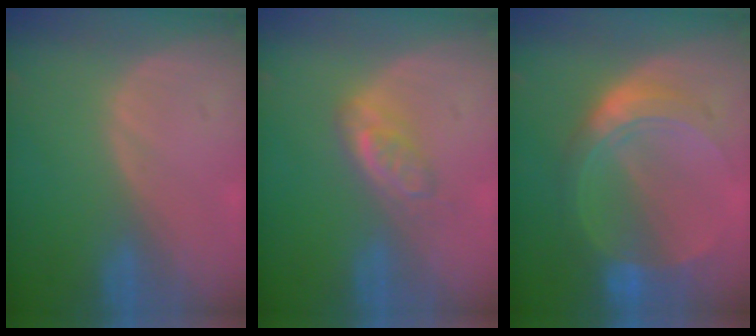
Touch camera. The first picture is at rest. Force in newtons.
{"total": 4.1, "press": 4.1, "slide": 0.5}
{"total": 8.3, "press": 8.3, "slide": 0.7}